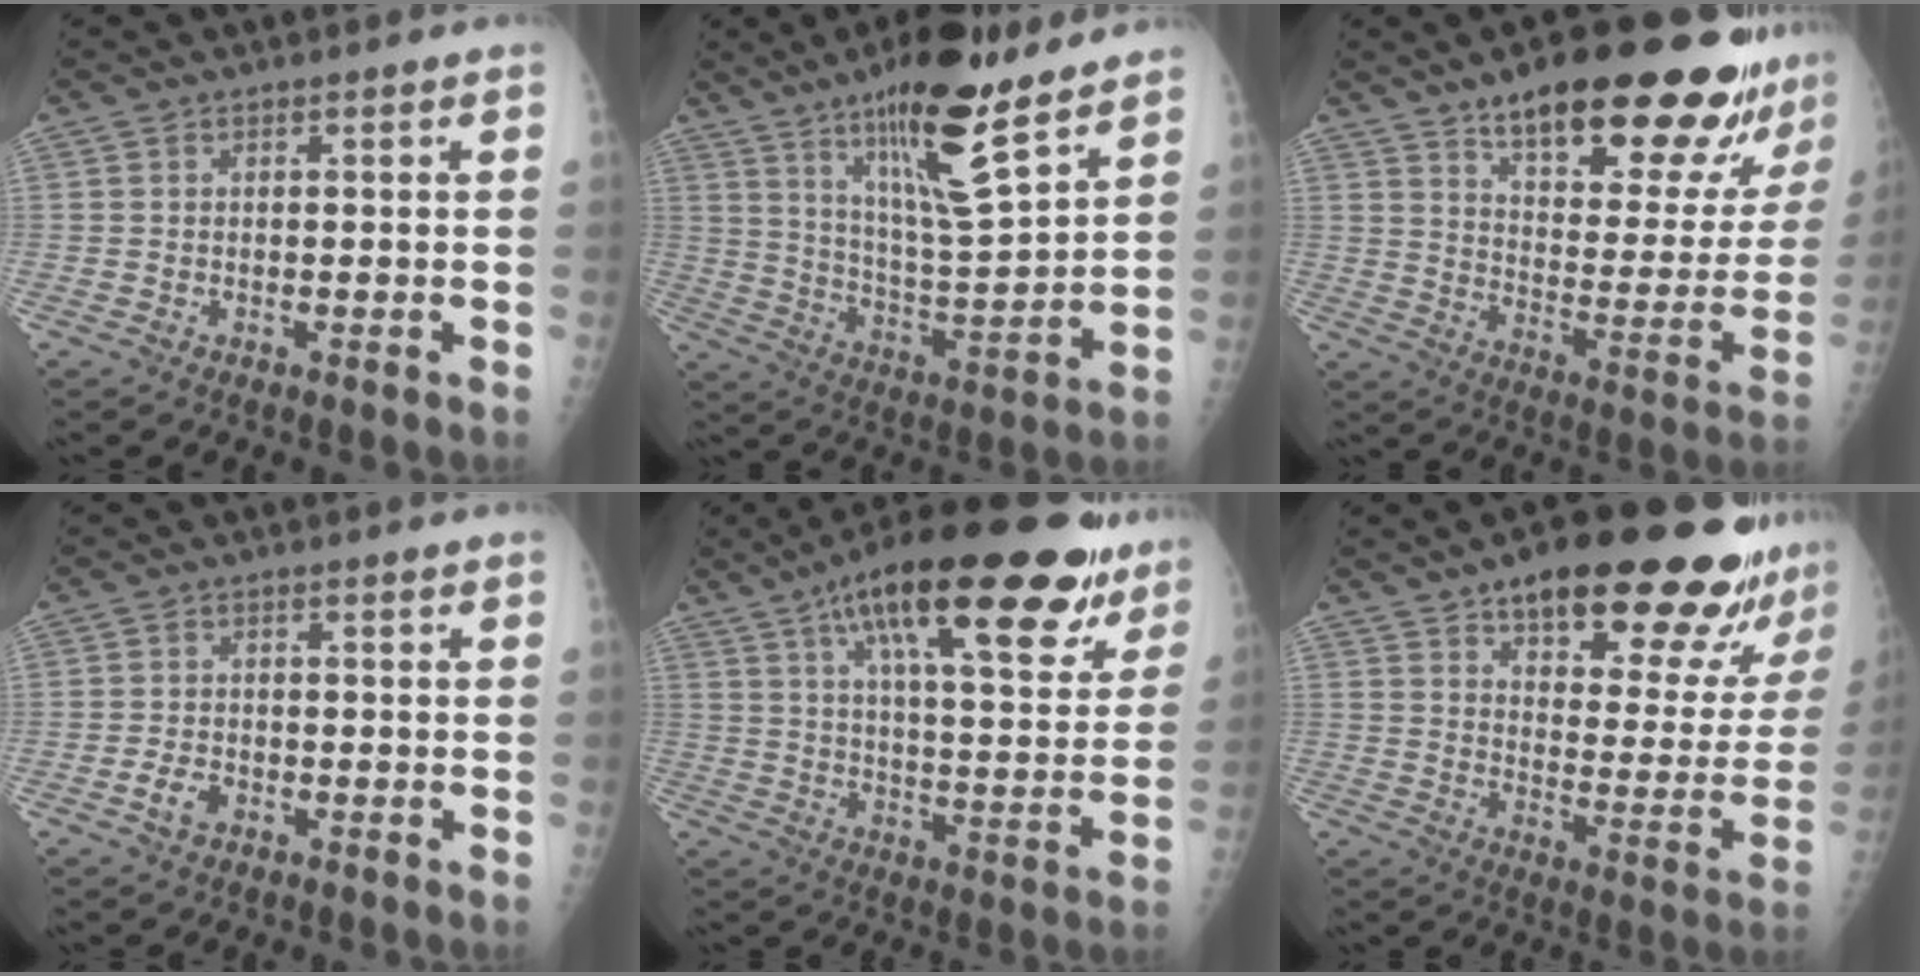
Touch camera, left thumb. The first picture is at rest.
{"total": 17.5, "force": [11.7, 3.5, 12.6], "torque": [-0.192, -0.073, 0.203]}
{"total": 26.9, "force": [19.3, 7.7, 17.0], "torque": [-0.193, -0.085, 0.271]}
{"total": 2.7, "force": [-1.4, 1.7, 1.5], "torque": [-0.027, 0.007, -0.024]}
{"total": 27.4, "force": [16.2, 8.9, 20.2], "torque": [-0.269, -0.031, 0.240]}
{"total": 25.5, "force": [18.3, 7.6, 15.9], "torque": [-0.170, -0.079, 0.247]}